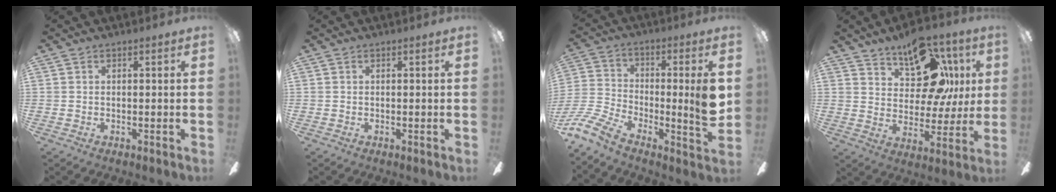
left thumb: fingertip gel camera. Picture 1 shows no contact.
{"total": 0.0}
{"total": 14.1, "force": [-3.7, 5.0, 12.7], "torque": [-0.252, 0.001, -0.064]}
{"total": 17.2, "force": [9.2, 10.0, 10.5], "torque": [-0.148, -0.039, 0.164]}